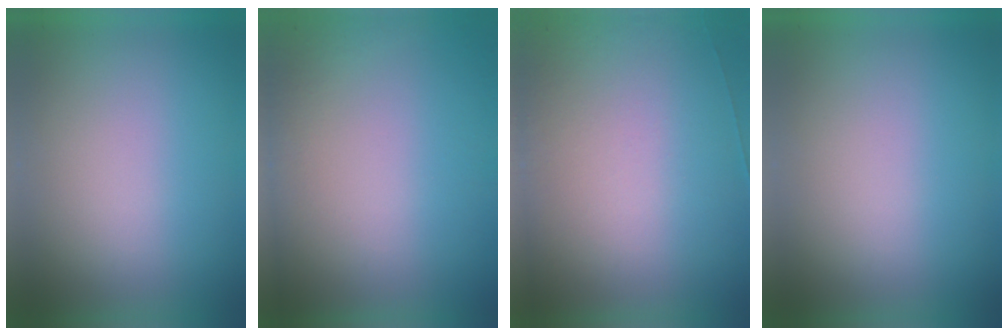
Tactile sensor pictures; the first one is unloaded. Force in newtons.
{"total": 4.9}
{"total": 5.7}
{"total": 0.0}